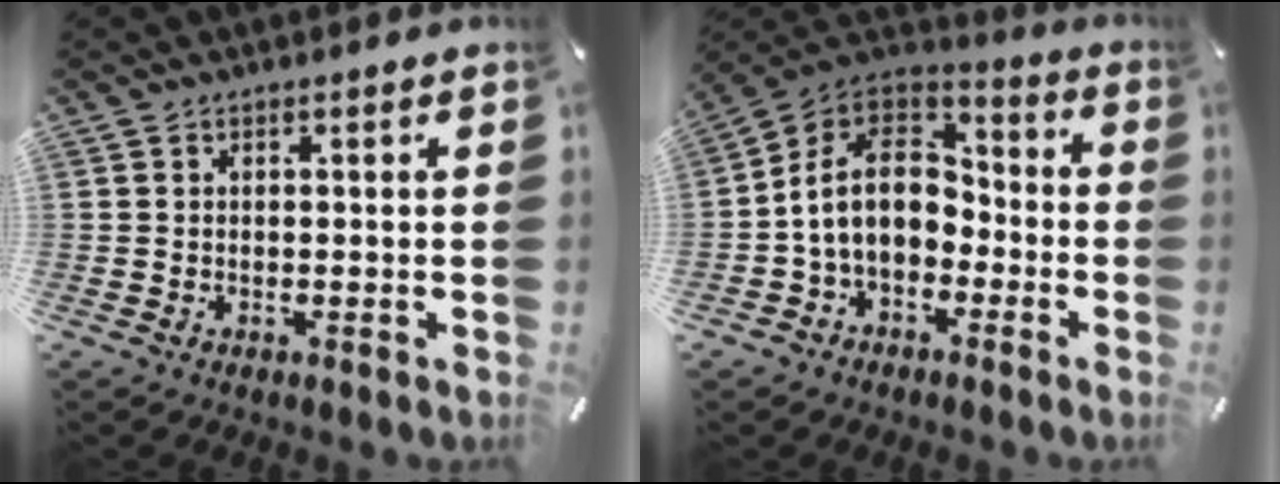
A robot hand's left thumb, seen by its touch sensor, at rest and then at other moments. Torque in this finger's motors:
{"motor_torque": [2.40, 2.60, 1.04, 0.39, 0.30]}